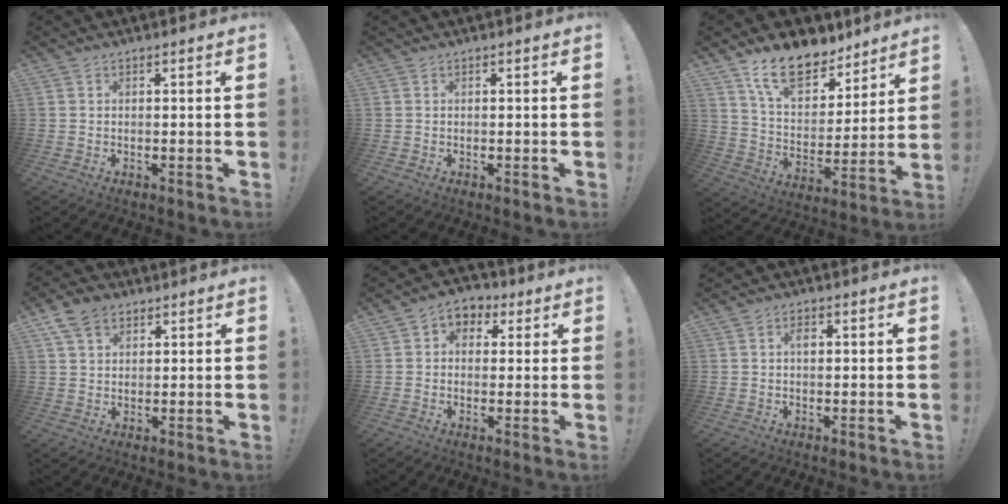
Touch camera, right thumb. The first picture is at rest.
{"total": 0.0}
{"total": 16.1, "force": [11.6, 7.9, 7.8], "torque": [-0.136, -0.071, 0.211]}
{"total": 7.6, "force": [4.2, 5.2, 3.7], "torque": [-0.066, -0.005, 0.083]}
{"total": 5.1, "force": [0.2, 4.5, 2.2], "torque": [-0.022, 0.005, 0.005]}
{"total": 1.9, "force": [0.3, 1.1, 1.5], "torque": [-0.018, 0.002, 0.000]}